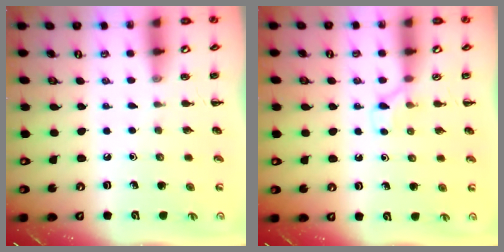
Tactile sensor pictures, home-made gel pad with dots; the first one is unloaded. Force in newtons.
{"total": 3.4, "press": 3.1, "slide": 1.3}